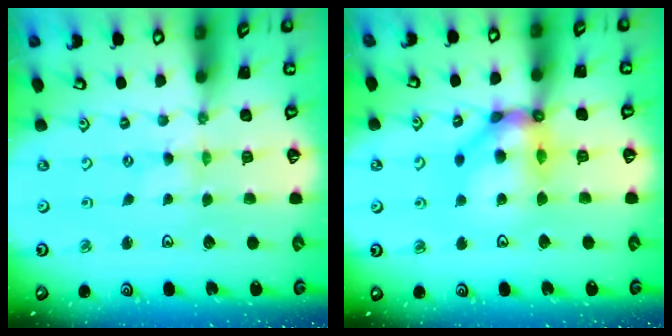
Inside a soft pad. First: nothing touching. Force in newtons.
{"total": 12.7, "press": 12.6, "slide": 1.8}